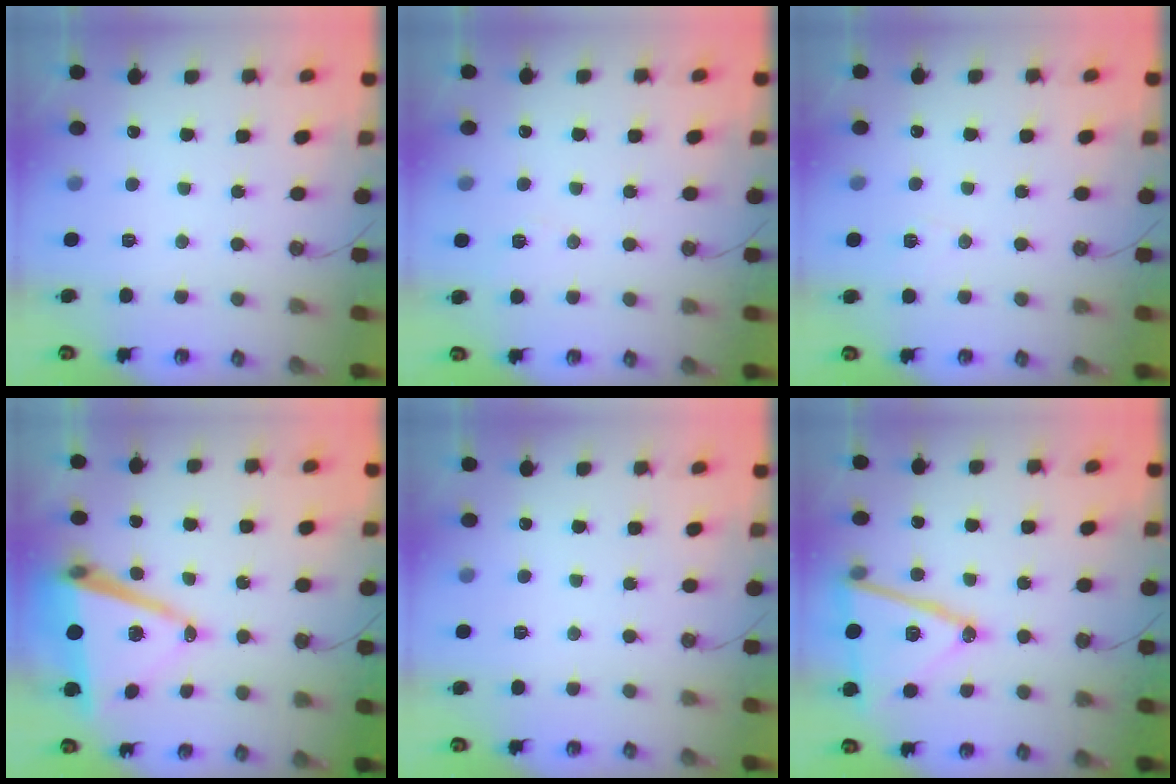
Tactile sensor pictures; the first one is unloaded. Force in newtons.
{"total": 3.5, "press": 3.1, "slide": 1.6}
{"total": 3.7, "press": 3.5, "slide": 1.2}
{"total": 12.7, "press": 12.1, "slide": 4.0}
{"total": 0.0}
{"total": 16.5, "press": 16.2, "slide": 3.5}